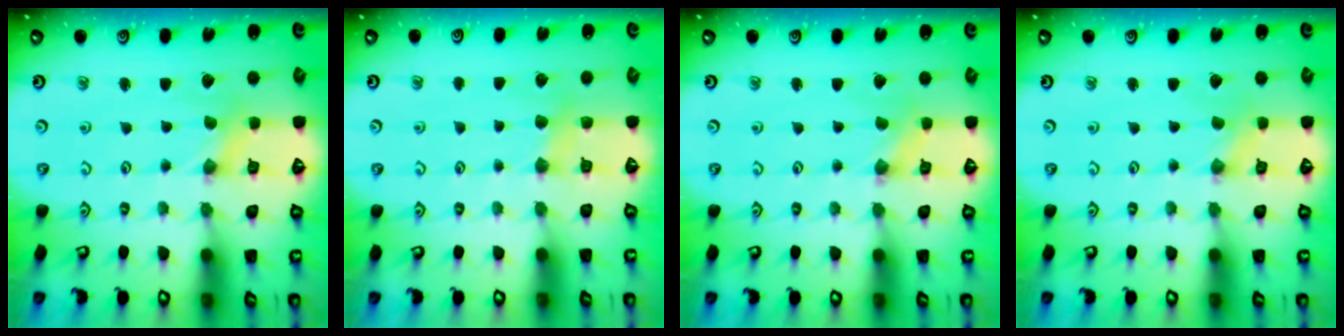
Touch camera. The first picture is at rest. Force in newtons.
{"total": 4.4, "press": 4.3, "slide": 0.6}
{"total": 0.0}
{"total": 0.0}